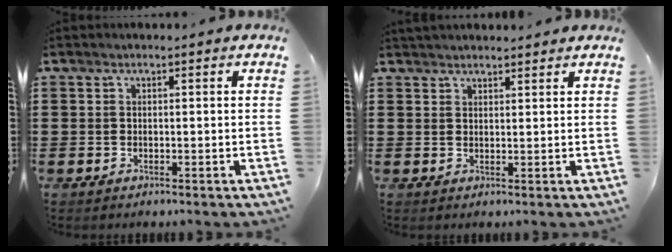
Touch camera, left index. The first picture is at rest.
{"total": 1.8, "force": [1.8, 0.3, 0.0], "torque": [-0.004, 0.002, 0.036]}